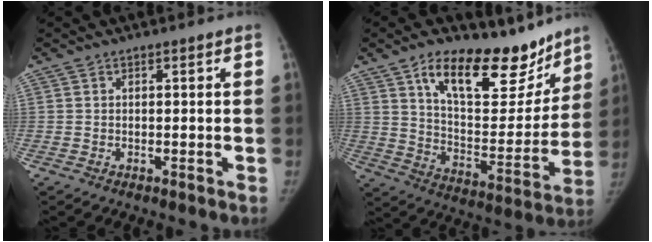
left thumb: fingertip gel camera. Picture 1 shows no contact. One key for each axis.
{"total": 22.3, "fx": 14.9, "fy": 10.2, "fz": 13.0, "tx": -0.142, "ty": -0.075, "tz": 0.237}